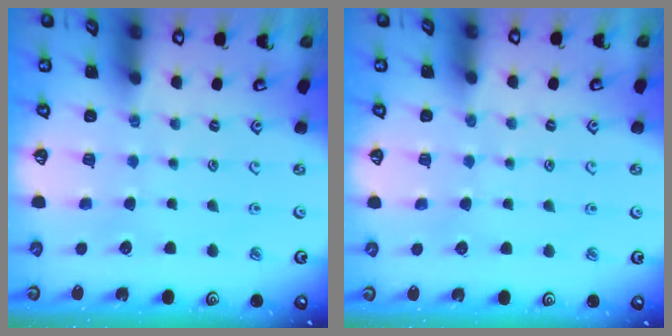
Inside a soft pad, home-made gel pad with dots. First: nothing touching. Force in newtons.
{"total": 0.9, "press": 0.9, "slide": 0.1}